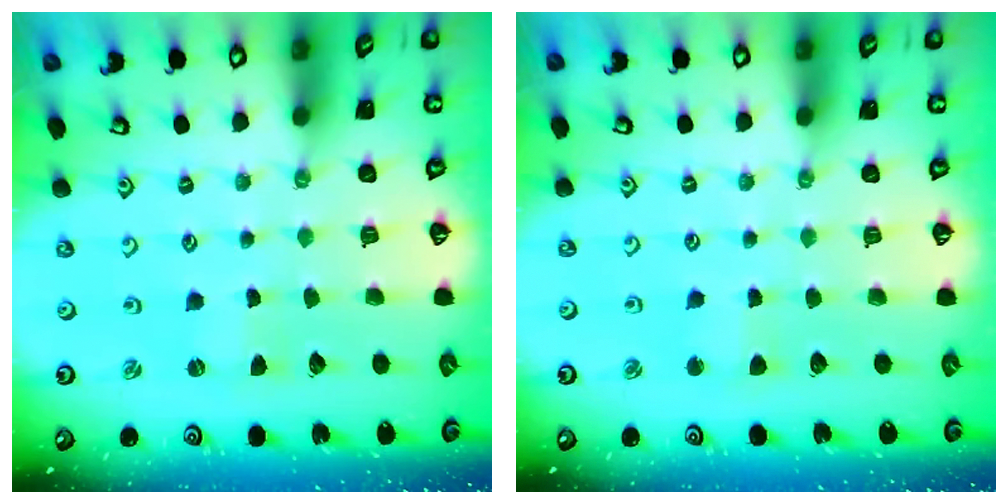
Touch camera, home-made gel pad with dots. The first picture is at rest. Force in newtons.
{"total": 2.7, "press": 2.7, "slide": 0.3}